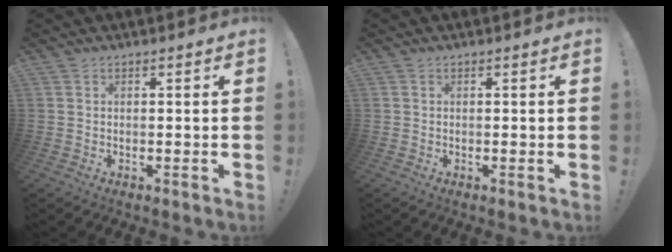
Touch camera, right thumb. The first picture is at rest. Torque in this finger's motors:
{"motor_torque": [-0.12, -0.20, -0.10, 0.12, 0.00]}